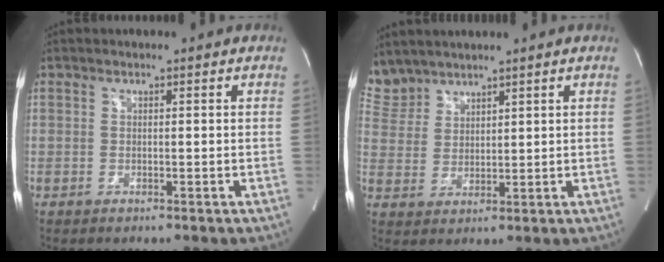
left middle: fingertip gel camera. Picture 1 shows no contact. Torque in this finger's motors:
{"motor_torque": [-0.11, -0.14, -0.09, -0.06]}